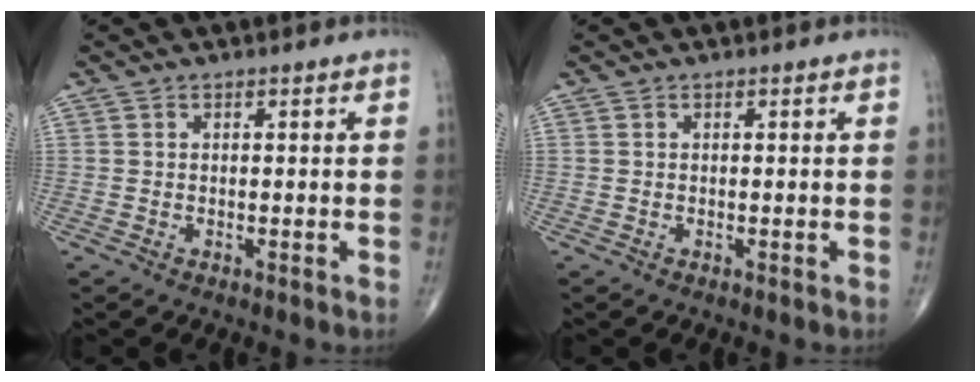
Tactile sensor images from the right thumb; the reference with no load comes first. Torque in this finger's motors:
{"motor_torque": [0.00, 0.00, 0.00, 0.00, 0.01]}